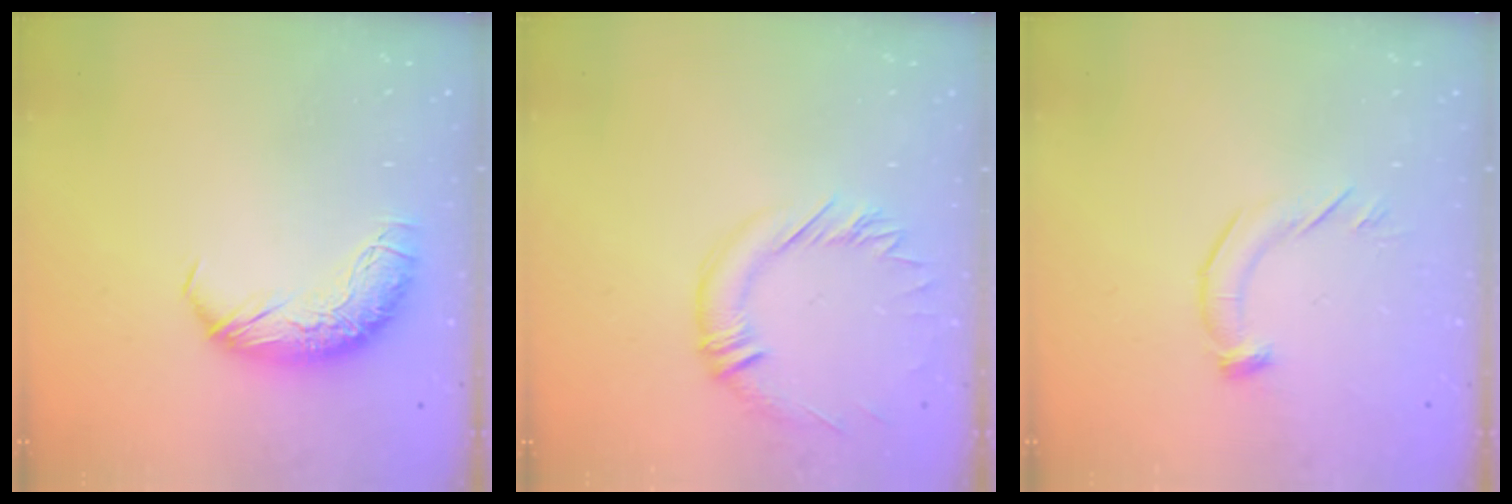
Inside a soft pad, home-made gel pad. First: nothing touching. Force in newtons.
{"total": 1.3, "press": 1.1, "slide": 0.7}
{"total": 3.4, "press": 3.3, "slide": 0.7}